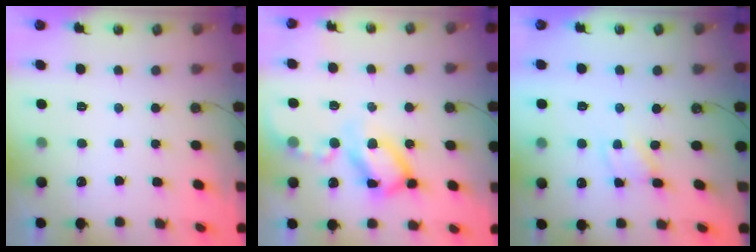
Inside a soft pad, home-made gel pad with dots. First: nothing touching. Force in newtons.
{"total": 12.9, "press": 12.9, "slide": 1.2}
{"total": 1.5, "press": 1.5, "slide": 0.1}